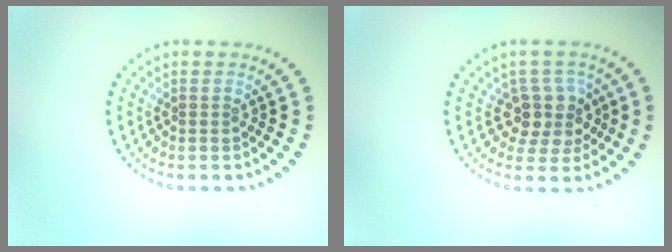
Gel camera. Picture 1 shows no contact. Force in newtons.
{"total": 3.2, "press": 2.8, "slide": 1.7}